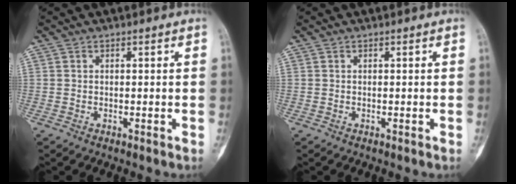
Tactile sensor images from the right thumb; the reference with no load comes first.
{"total": 0.0}